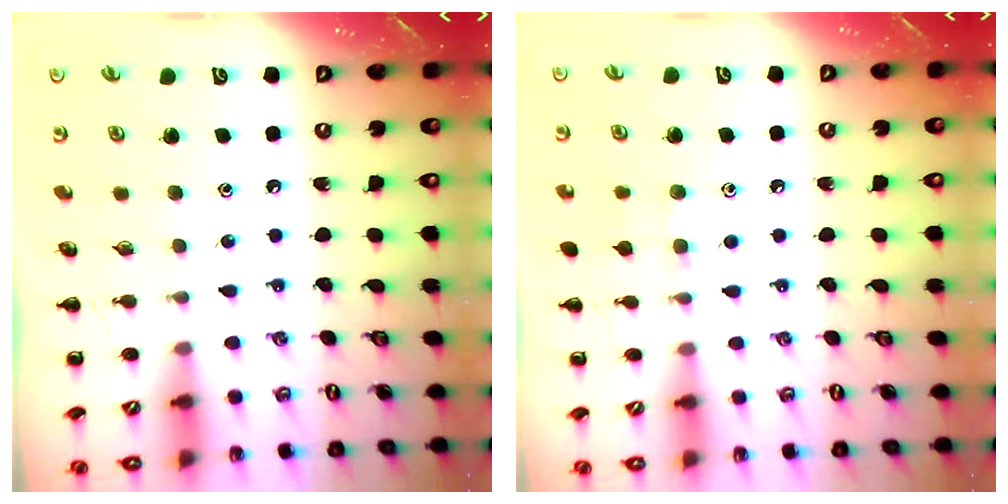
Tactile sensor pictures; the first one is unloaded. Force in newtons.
{"total": 7.1, "press": 6.7, "slide": 2.4}